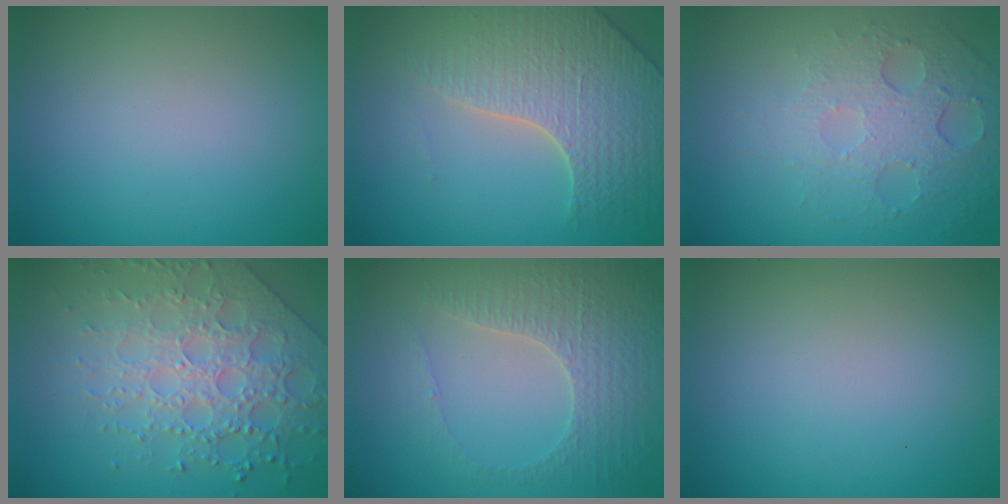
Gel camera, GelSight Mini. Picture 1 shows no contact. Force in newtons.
{"total": 4.7, "press": 4.4, "slide": 1.5}
{"total": 5.2, "press": 3.3, "slide": 4.0}
{"total": 6.0, "press": 5.2, "slide": 3.1}
{"total": 3.4, "press": 3.2, "slide": 1.1}
{"total": 0.0}